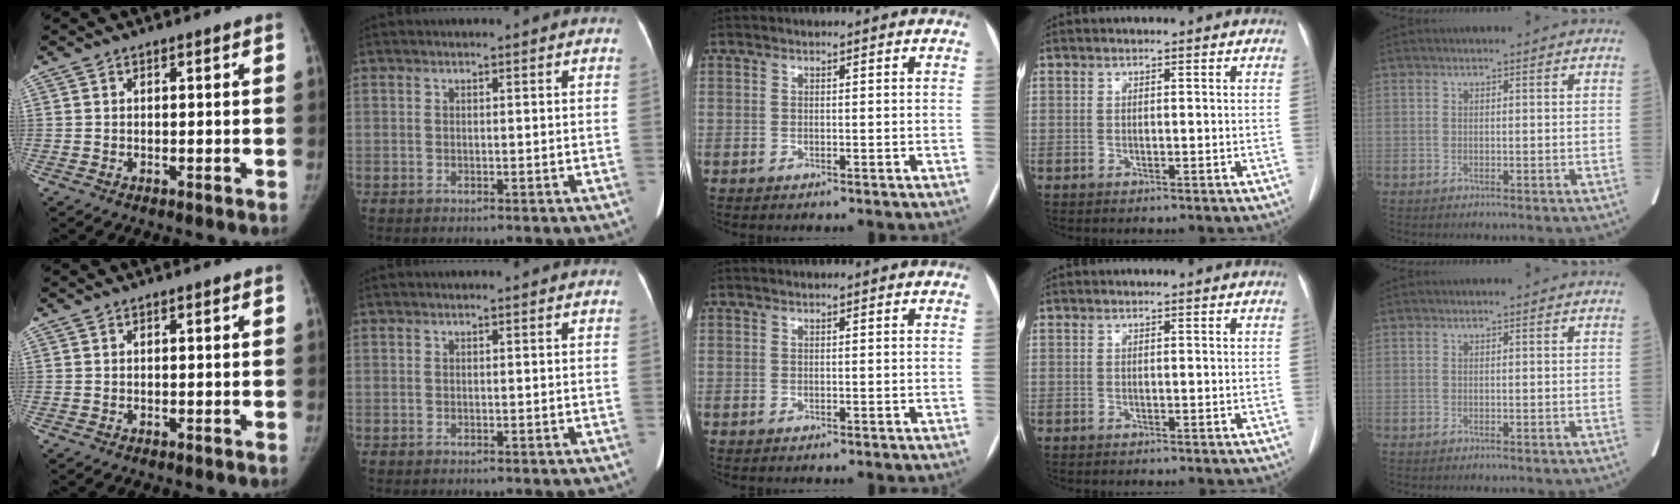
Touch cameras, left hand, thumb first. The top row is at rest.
{}